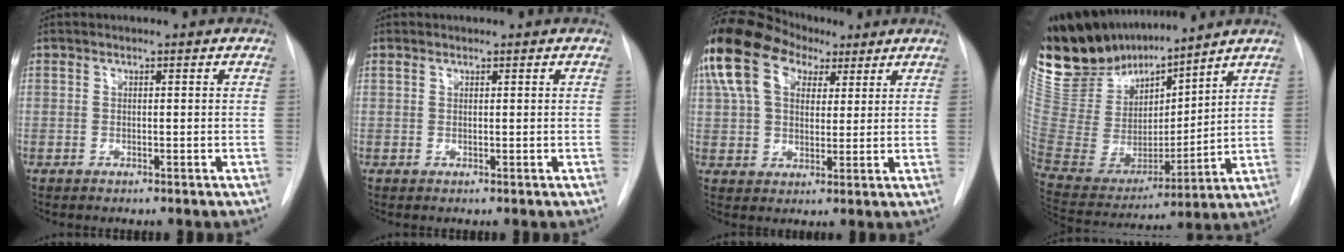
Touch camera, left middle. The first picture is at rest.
{"total": 0.7, "force": [0.6, 0.4, 0.1], "torque": [-0.006, 0.008, 0.010]}
{"total": 15.4, "force": [7.9, 9.5, 9.1], "torque": [-0.202, 0.059, 0.141]}
{"total": 17.7, "force": [16.0, 4.4, 6.2], "torque": [-0.128, -0.008, 0.311]}